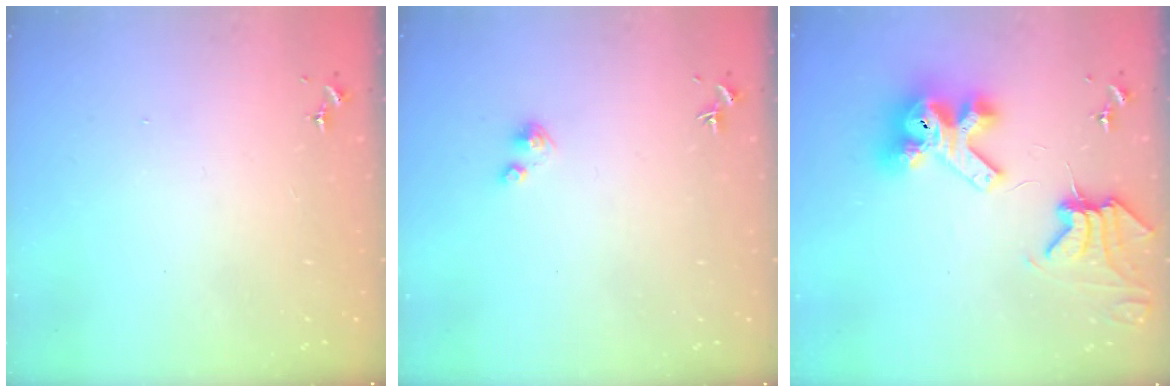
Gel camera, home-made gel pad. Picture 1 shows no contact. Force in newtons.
{"total": 2.8, "press": 2.8, "slide": 0.3}
{"total": 12.8, "press": 12.6, "slide": 1.9}